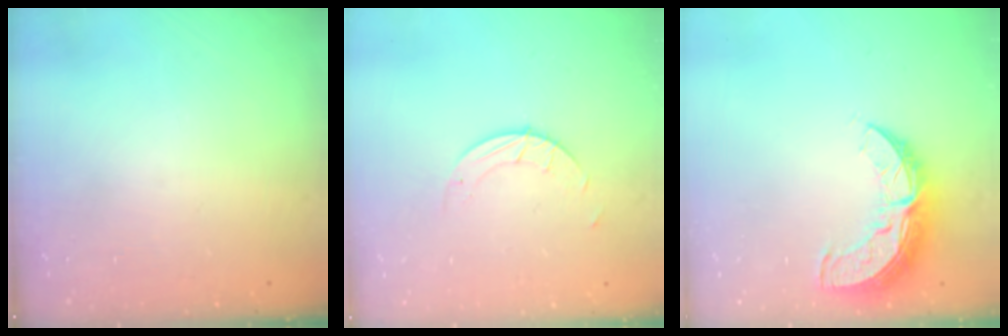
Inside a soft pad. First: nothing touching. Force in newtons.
{"total": 1.9, "press": 1.9, "slide": 0.1}
{"total": 12.2, "press": 12.2, "slide": 1.1}